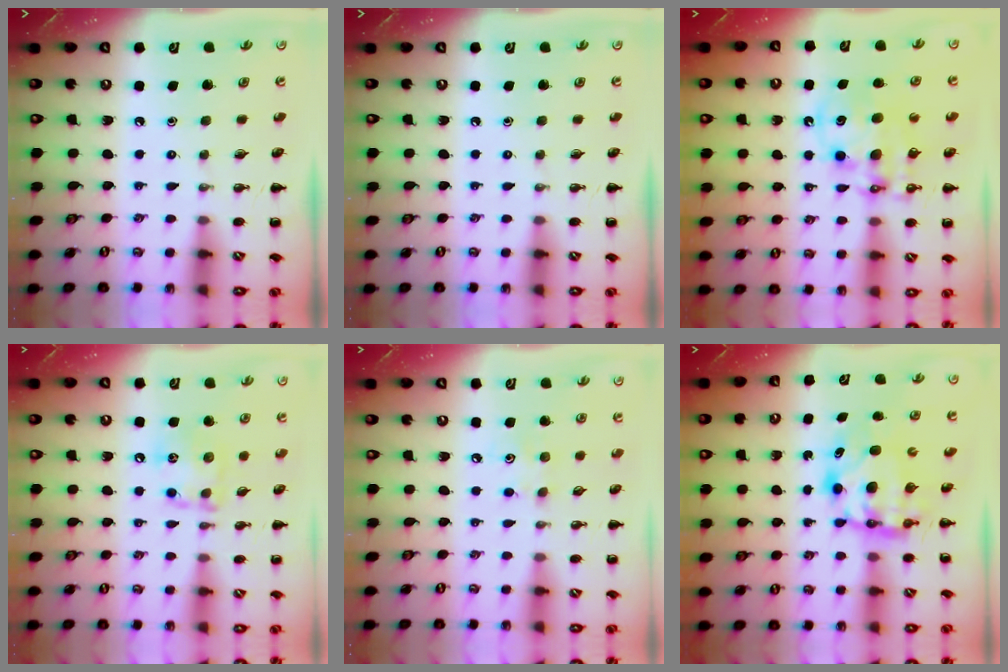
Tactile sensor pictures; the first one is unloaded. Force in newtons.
{"total": 0.0}
{"total": 10.9, "press": 10.6, "slide": 2.7}
{"total": 10.8, "press": 10.8, "slide": 0.6}
{"total": 5.3, "press": 5.2, "slide": 1.1}
{"total": 5.6, "press": 5.5, "slide": 1.1}